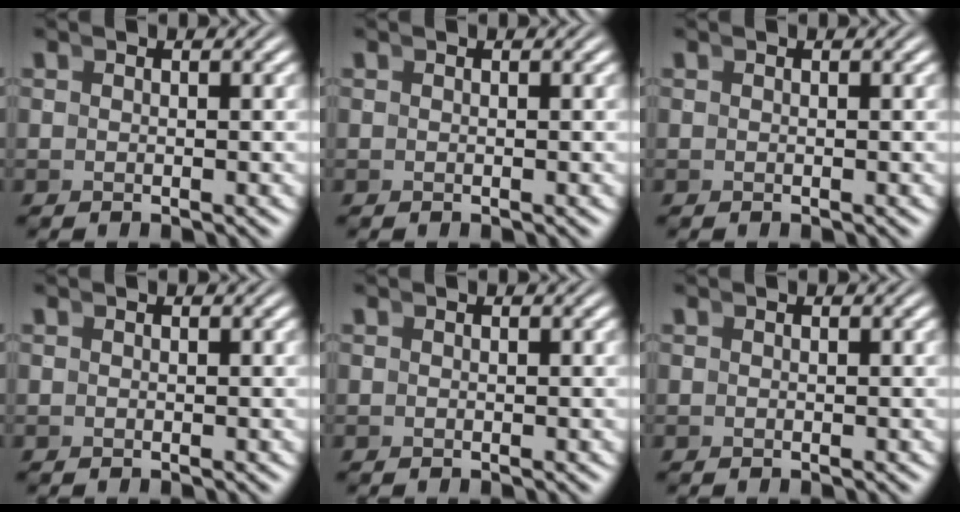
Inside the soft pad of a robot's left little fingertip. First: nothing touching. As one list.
[{"total": 0.0}, {"total": 0.0}, {"total": 0.0}, {"total": 0.0}, {"total": 0.0}]